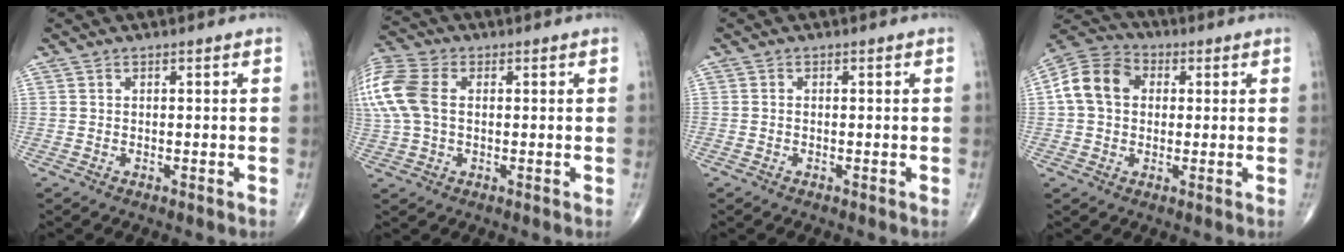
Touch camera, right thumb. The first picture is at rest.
{"total": 15.3, "force": [2.2, 10.5, 10.9], "torque": [-0.295, 0.026, 0.041]}
{"total": 0.0}
{"total": 11.0, "force": [1.5, 8.5, 6.8], "torque": [-0.116, 0.025, 0.017]}